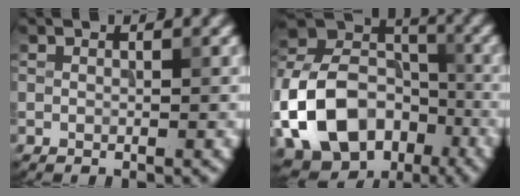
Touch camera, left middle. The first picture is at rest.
{"total": 13.6, "force": [-5.1, 9.9, 7.7], "torque": [-0.168, -0.011, -0.095]}